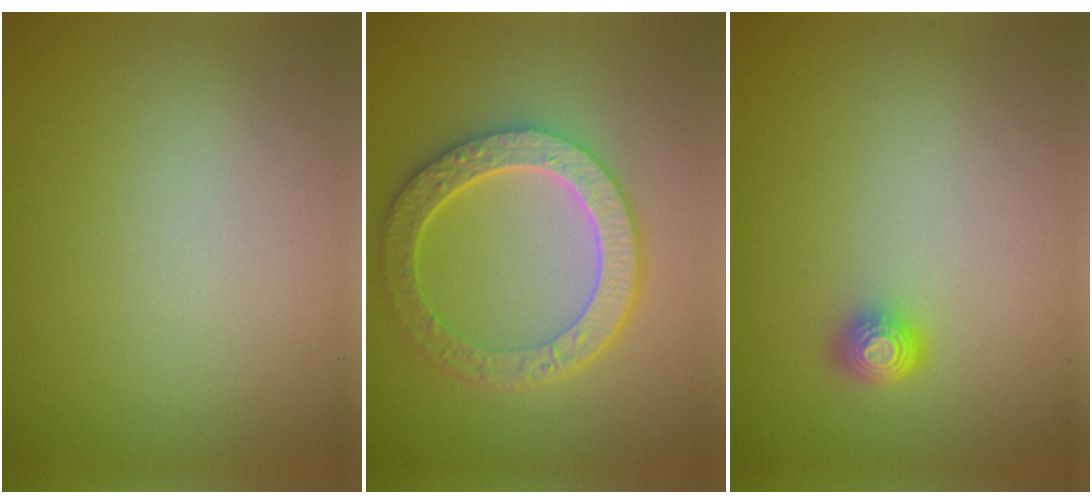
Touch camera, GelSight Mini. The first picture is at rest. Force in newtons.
{"total": 6.4, "press": 4.9, "slide": 4.0}
{"total": 1.6, "press": 1.4, "slide": 0.6}